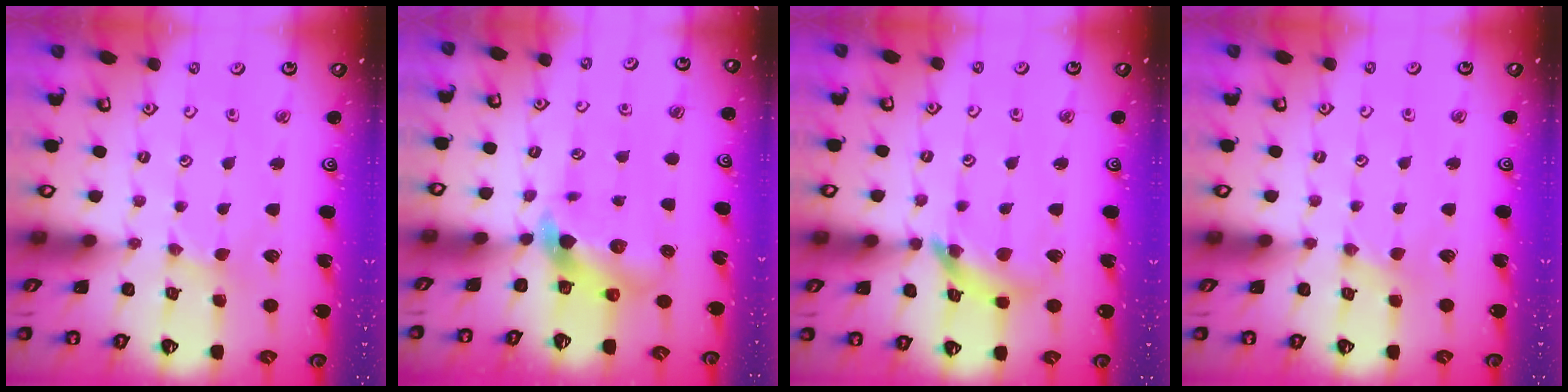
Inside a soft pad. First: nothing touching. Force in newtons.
{"total": 7.2, "press": 7.1, "slide": 1.0}
{"total": 9.9, "press": 9.8, "slide": 0.9}
{"total": 0.8, "press": 0.8, "slide": 0.2}